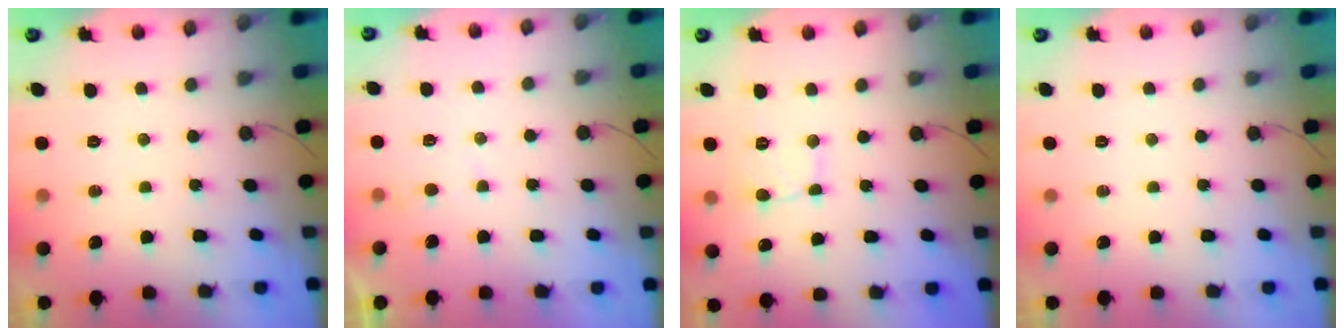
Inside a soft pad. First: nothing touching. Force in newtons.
{"total": 2.2, "press": 2.2, "slide": 0.2}
{"total": 2.4, "press": 2.4, "slide": 0.2}
{"total": 0.0}